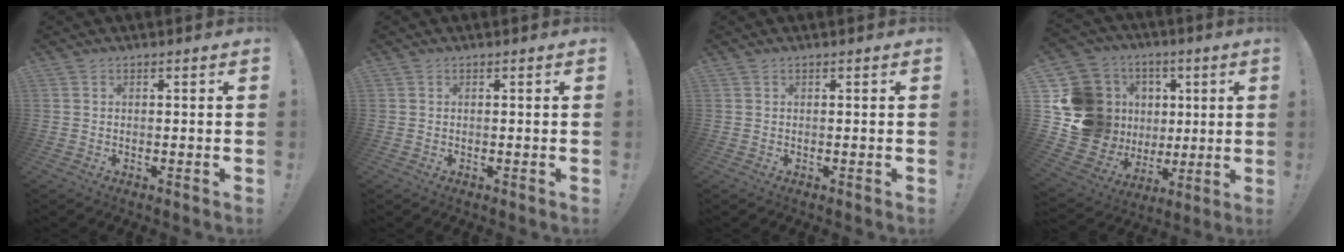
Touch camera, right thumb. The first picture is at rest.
{"total": 0.0}
{"total": 0.0}
{"total": 21.7, "force": [3.8, 18.9, 10.0], "torque": [-0.188, -0.026, 0.135]}